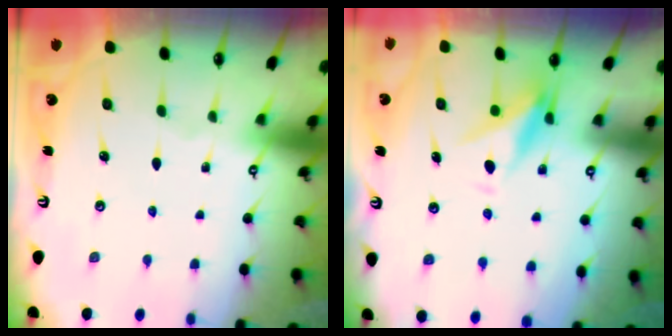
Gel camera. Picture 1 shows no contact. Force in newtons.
{"total": 9.2, "press": 9.1, "slide": 1.4}